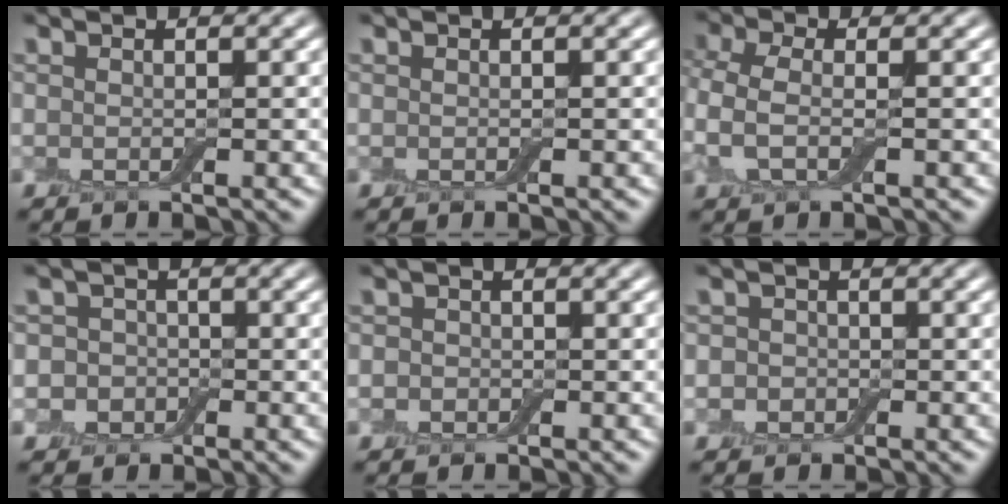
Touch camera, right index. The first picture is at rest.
{"total": 0.0}
{"total": 3.2, "force": [-0.2, 1.6, 2.8], "torque": [-0.074, 0.006, -0.013]}
{"total": 3.1, "force": [-0.4, 2.8, 1.1], "torque": [0.007, 0.006, -0.034]}
{"total": 1.1, "force": [-0.1, 1.1, 0.3], "torque": [0.007, -0.004, -0.013]}
{"total": 1.8, "force": [-0.1, 1.7, 0.6], "torque": [0.007, 0.003, -0.017]}